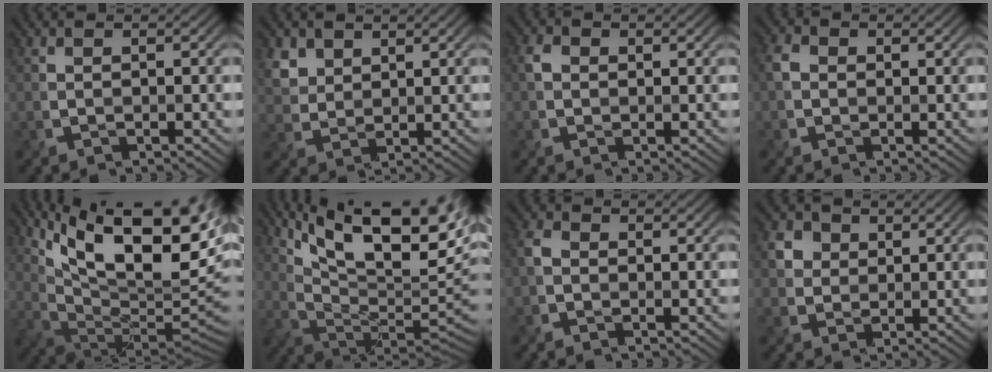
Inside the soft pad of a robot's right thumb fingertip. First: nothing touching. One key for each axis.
{"total": 3.7, "fx": 2.4, "fy": 2.5, "fz": 1.3, "tx": -0.047, "ty": 0.000, "tz": 0.058}
{"total": 2.0, "fx": 0.3, "fy": 1.7, "fz": 1.0, "tx": -0.028, "ty": 0.001, "tz": 0.003}
{"total": 2.5, "fx": 0.0, "fy": 2.1, "fz": 1.3, "tx": -0.036, "ty": 0.000, "tz": -0.004}
{"total": 17.4, "fx": 8.4, "fy": 6.6, "fz": 13.7, "tx": -0.214, "ty": 0.015, "tz": 0.144}
{"total": 17.8, "fx": 8.9, "fy": 6.4, "fz": 14.1, "tx": -0.225, "ty": 0.012, "tz": 0.151}
{"total": 2.6, "fx": -0.4, "fy": 2.1, "fz": 1.4, "tx": -0.034, "ty": -0.001, "tz": -0.014}
{"total": 3.5, "fx": 1.4, "fy": 3.0, "fz": 1.1, "tx": -0.037, "ty": -0.004, "tz": 0.030}